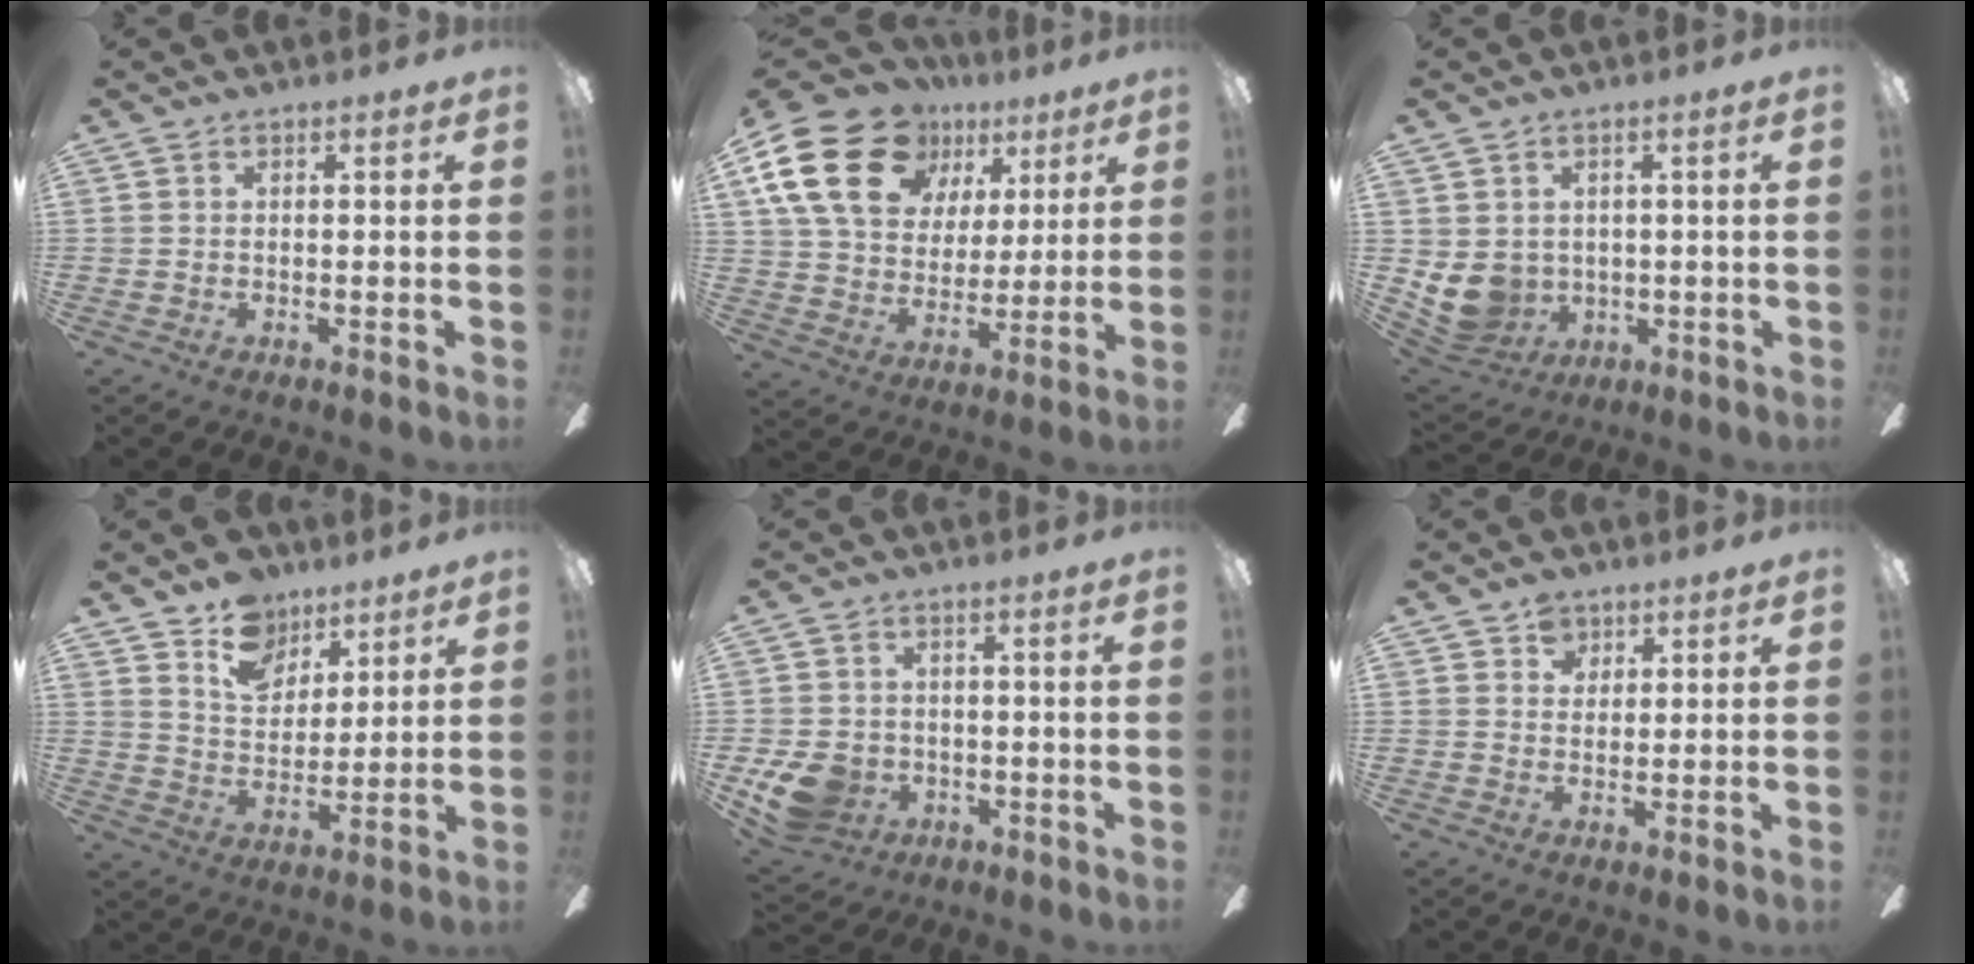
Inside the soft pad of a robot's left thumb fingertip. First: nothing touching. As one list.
[{"total": 22.5, "force": [11.2, 15.5, 11.9], "torque": [-0.221, -0.043, 0.208]}, {"total": 8.4, "force": [0.7, 7.6, 3.4], "torque": [-0.100, -0.014, 0.017]}, {"total": 10.8, "force": [7.8, 6.9, 2.9], "torque": [-0.045, -0.041, 0.146]}, {"total": 9.6, "force": [-3.2, 7.8, 4.6], "torque": [-0.104, 0.015, -0.058]}, {"total": 4.5, "force": [2.9, 3.2, 1.3], "torque": [-0.012, -0.003, 0.049]}]